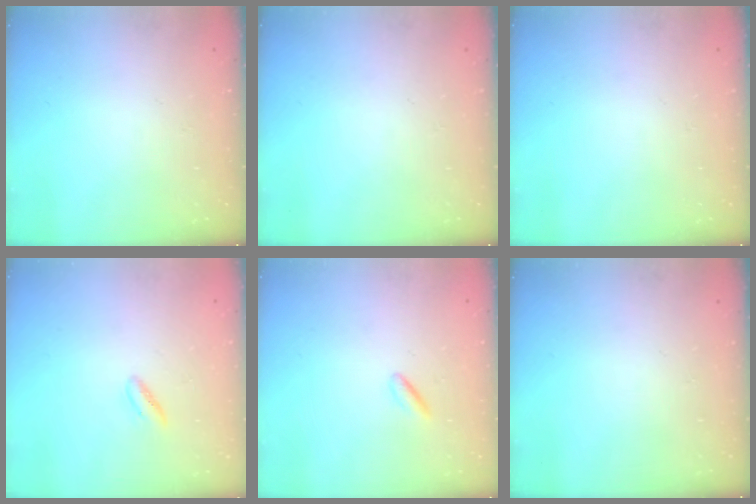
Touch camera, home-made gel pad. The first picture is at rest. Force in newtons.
{"total": 0.0}
{"total": 0.0}
{"total": 2.8, "press": 2.5, "slide": 1.3}
{"total": 0.8, "press": 0.7, "slide": 0.4}
{"total": 0.0}